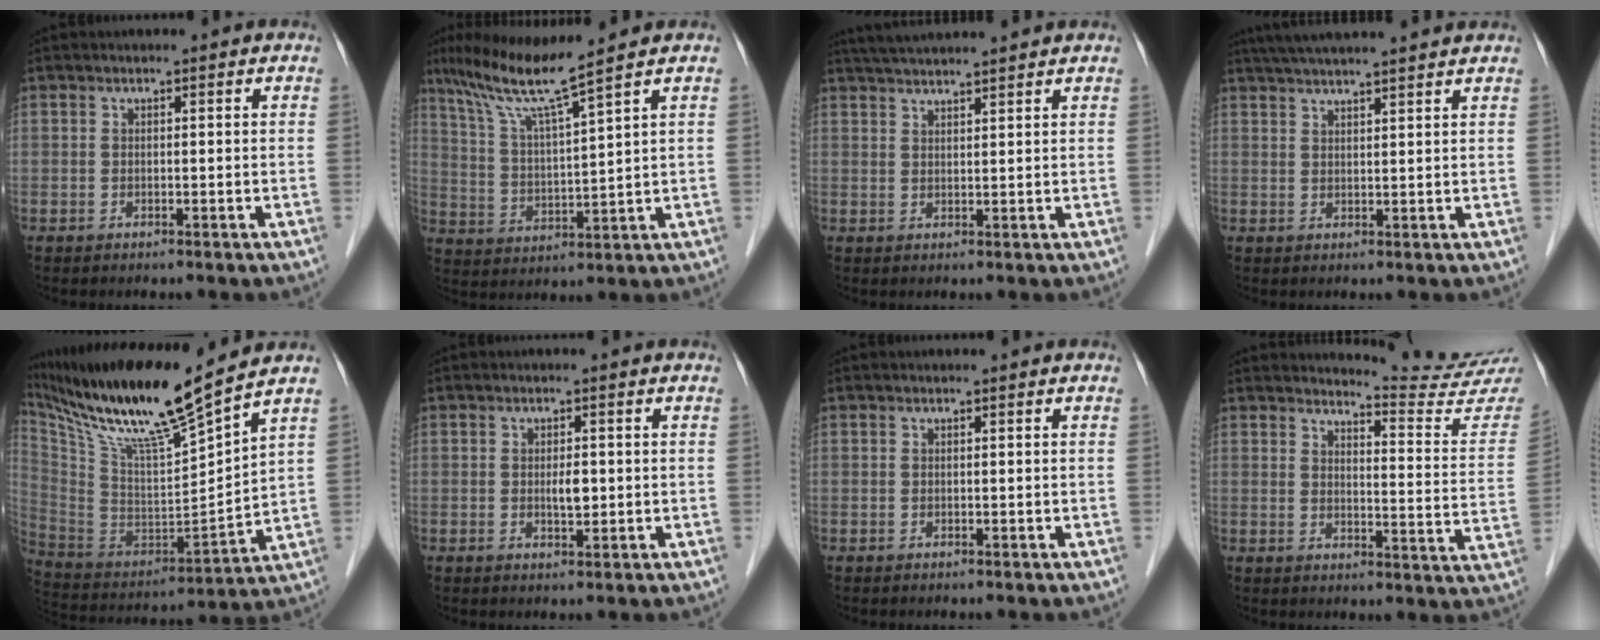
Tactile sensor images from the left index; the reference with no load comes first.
{"total": 9.9, "force": [7.4, -1.8, 6.2], "torque": [-0.116, -0.003, 0.141]}
{"total": 8.5, "force": [7.8, -0.5, 3.3], "torque": [-0.059, 0.035, 0.119]}
{"total": 13.5, "force": [12.1, 0.2, 6.1], "torque": [-0.105, 0.038, 0.170]}
{"total": 18.8, "force": [14.8, -0.2, 11.7], "torque": [-0.214, -0.010, 0.278]}
{"total": 2.0, "force": [0.0, 0.8, 1.9], "torque": [-0.033, -0.001, 0.001]}
{"total": 0.0}
{"total": 13.6, "force": [13.5, -1.6, 0.4], "torque": [-0.004, -0.115, 0.145]}